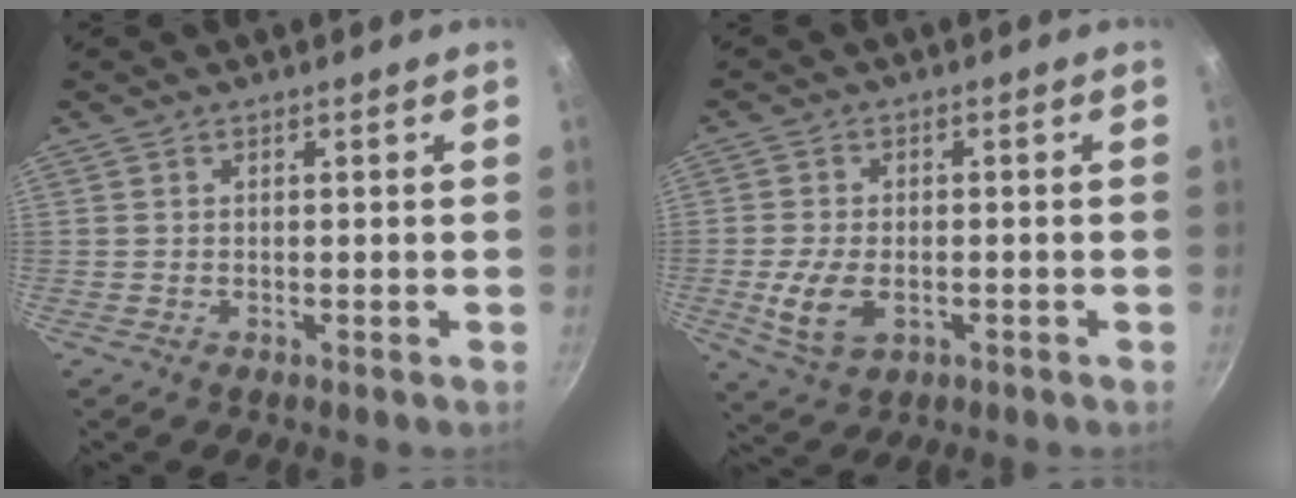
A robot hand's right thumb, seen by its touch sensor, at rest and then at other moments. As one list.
[{"total": 7.5, "force": [-1.8, 4.5, 5.7], "torque": [-0.114, 0.000, -0.029]}]